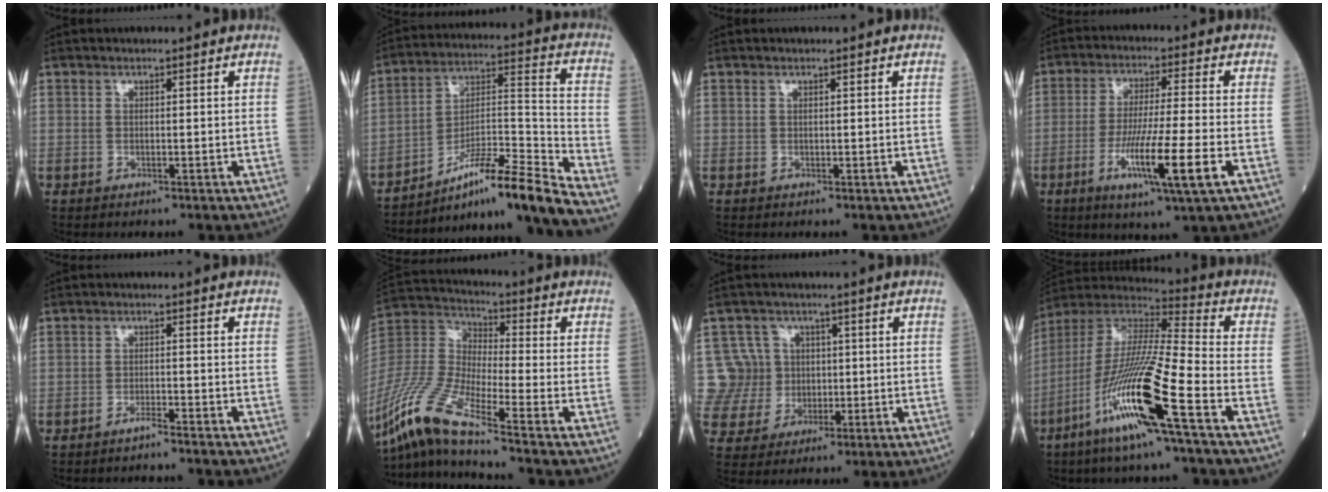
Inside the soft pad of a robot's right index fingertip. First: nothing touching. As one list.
[{"total": 15.8, "force": [-12.9, -2.2, 8.8], "torque": [-0.133, 0.015, -0.219]}, {"total": 0.0}, {"total": 11.5, "force": [-4.2, -0.3, 10.7], "torque": [-0.195, -0.021, -0.075]}, {"total": 1.8, "force": [-1.7, -0.3, 0.5], "torque": [-0.007, 0.003, -0.030]}, {"total": 15.3, "force": [-11.8, -0.4, 9.7], "torque": [-0.213, -0.016, -0.236]}, {"total": 7.5, "force": [1.2, 7.4, 0.1], "torque": [0.003, 0.024, 0.028]}, {"total": 18.8, "force": [-8.4, -0.2, 16.8], "torque": [-0.363, -0.038, -0.171]}]